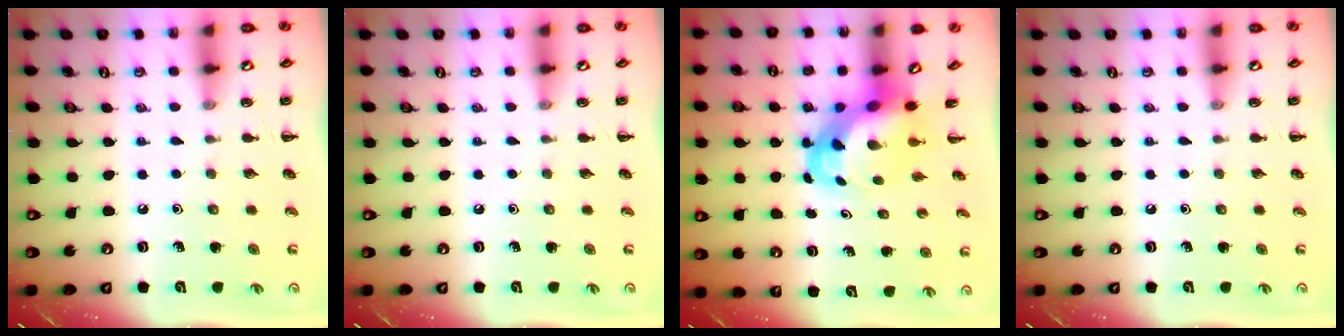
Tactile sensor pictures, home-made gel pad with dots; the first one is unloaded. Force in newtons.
{"total": 0.0}
{"total": 4.7, "press": 4.5, "slide": 1.4}
{"total": 0.0}